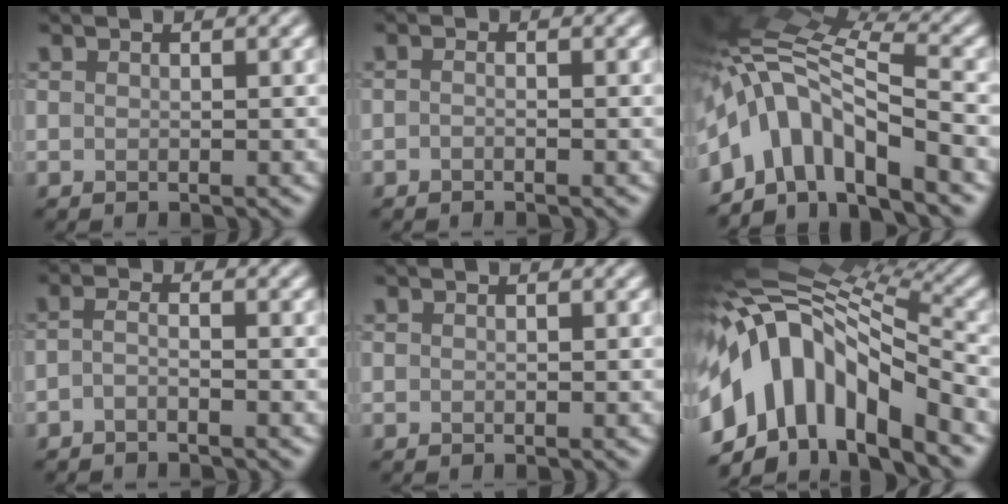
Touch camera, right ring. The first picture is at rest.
{"total": 0.8, "force": [-0.6, 0.2, 0.5], "torque": [-0.011, -0.002, -0.013]}
{"total": 9.7, "force": [-4.6, 4.2, 7.4], "torque": [-0.123, 0.023, -0.098]}
{"total": 1.4, "force": [-1.0, 0.4, 1.0], "torque": [-0.023, -0.002, -0.025]}
{"total": 0.0}
{"total": 14.2, "force": [-3.8, 6.8, 11.9], "torque": [-0.205, 0.018, -0.073]}